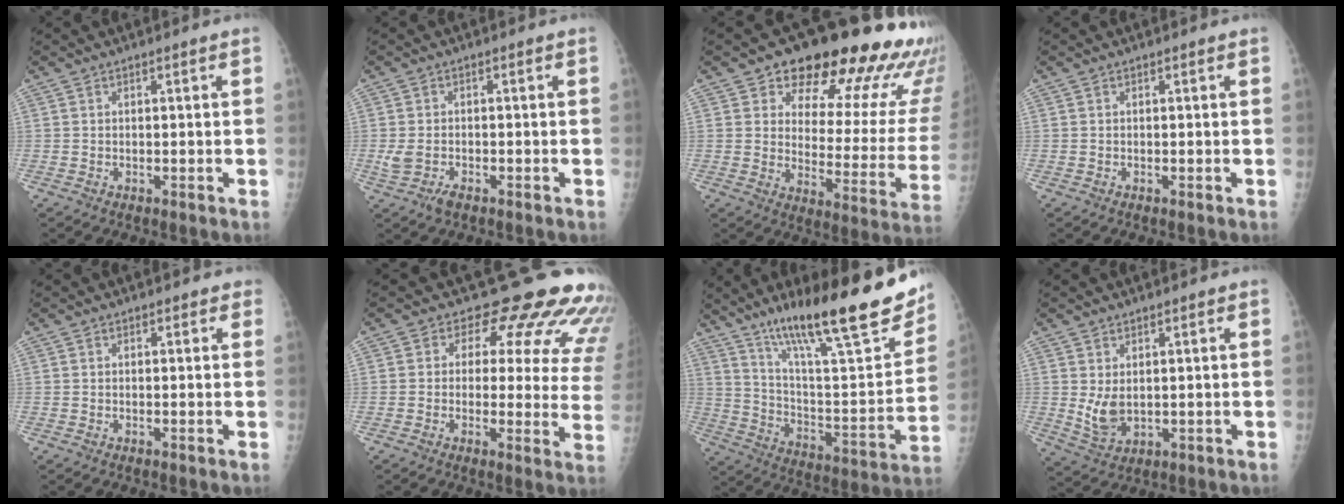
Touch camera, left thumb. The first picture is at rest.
{"total": 3.4, "force": [-1.4, 2.0, 2.4], "torque": [-0.055, 0.008, -0.020]}
{"total": 24.9, "force": [17.1, 11.0, 14.5], "torque": [-0.140, -0.080, 0.213]}
{"total": 0.0}
{"total": 1.2, "force": [0.8, 0.8, 0.2], "torque": [0.015, -0.003, 0.003]}
{"total": 16.4, "force": [12.8, 7.1, 7.4], "torque": [-0.033, -0.075, 0.121]}
{"total": 28.3, "force": [18.7, 5.8, 20.4], "torque": [-0.290, -0.060, 0.304]}
{"total": 5.2, "force": [1.1, 3.4, 3.7], "torque": [-0.063, -0.020, 0.034]}